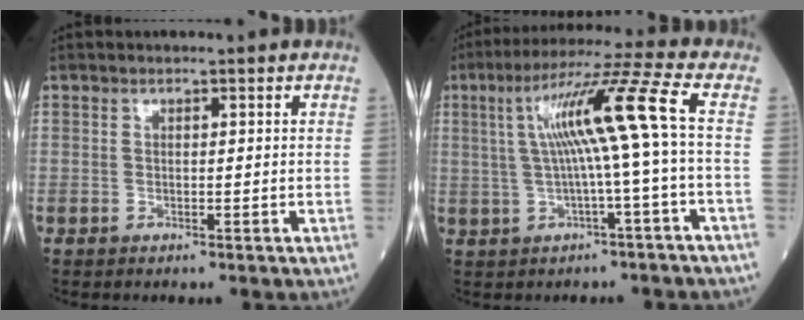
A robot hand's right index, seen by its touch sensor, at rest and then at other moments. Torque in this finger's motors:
{"motor_torque": [1.58, 0.26, 0.79, 0.21]}